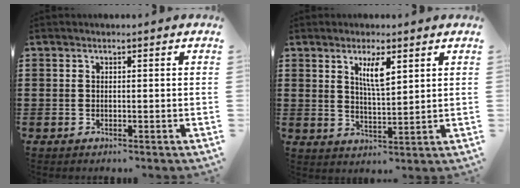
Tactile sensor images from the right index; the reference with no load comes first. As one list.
[{"total": 4.8, "force": [2.3, 1.3, 4.0], "torque": [-0.077, 0.004, 0.037]}]